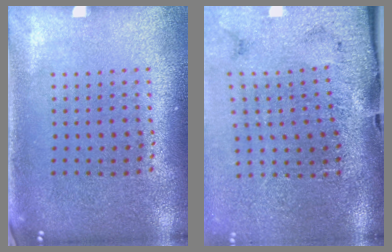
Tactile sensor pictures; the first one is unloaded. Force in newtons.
{"total": 4.7, "press": 3.6, "slide": 2.9}